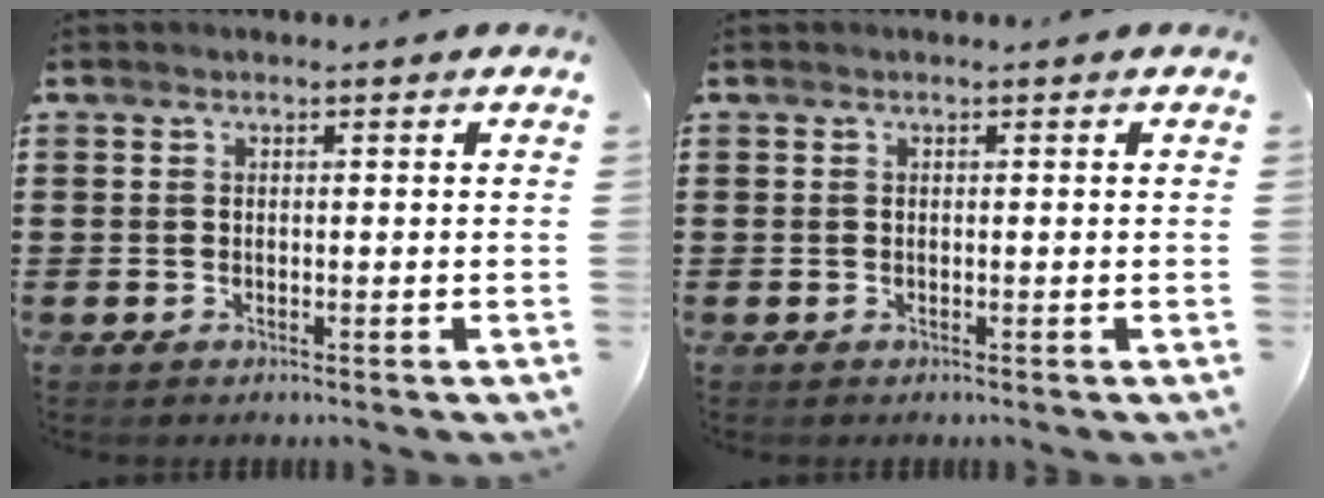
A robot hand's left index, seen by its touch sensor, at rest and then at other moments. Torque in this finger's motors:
{"motor_torque": [0.00, 0.00, 0.00, 0.00]}